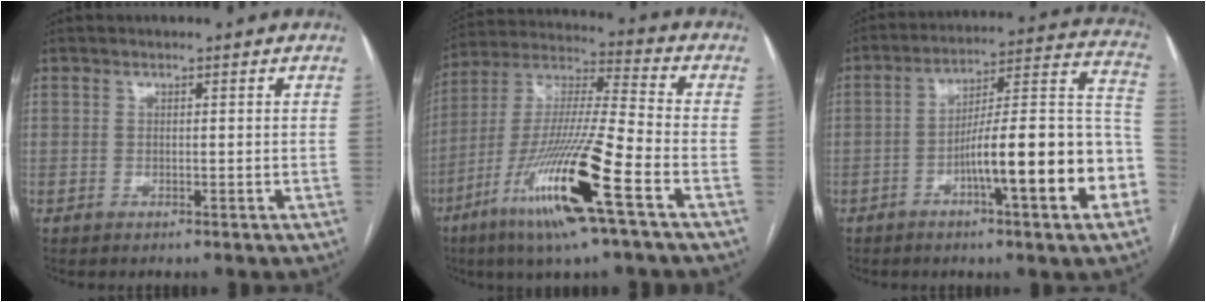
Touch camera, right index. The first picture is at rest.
{"total": 18.9, "force": [-9.0, 0.3, 16.6], "torque": [-0.354, -0.035, -0.173]}
{"total": 19.0, "force": [-6.2, 2.1, 17.8], "torque": [-0.203, 0.030, -0.086]}